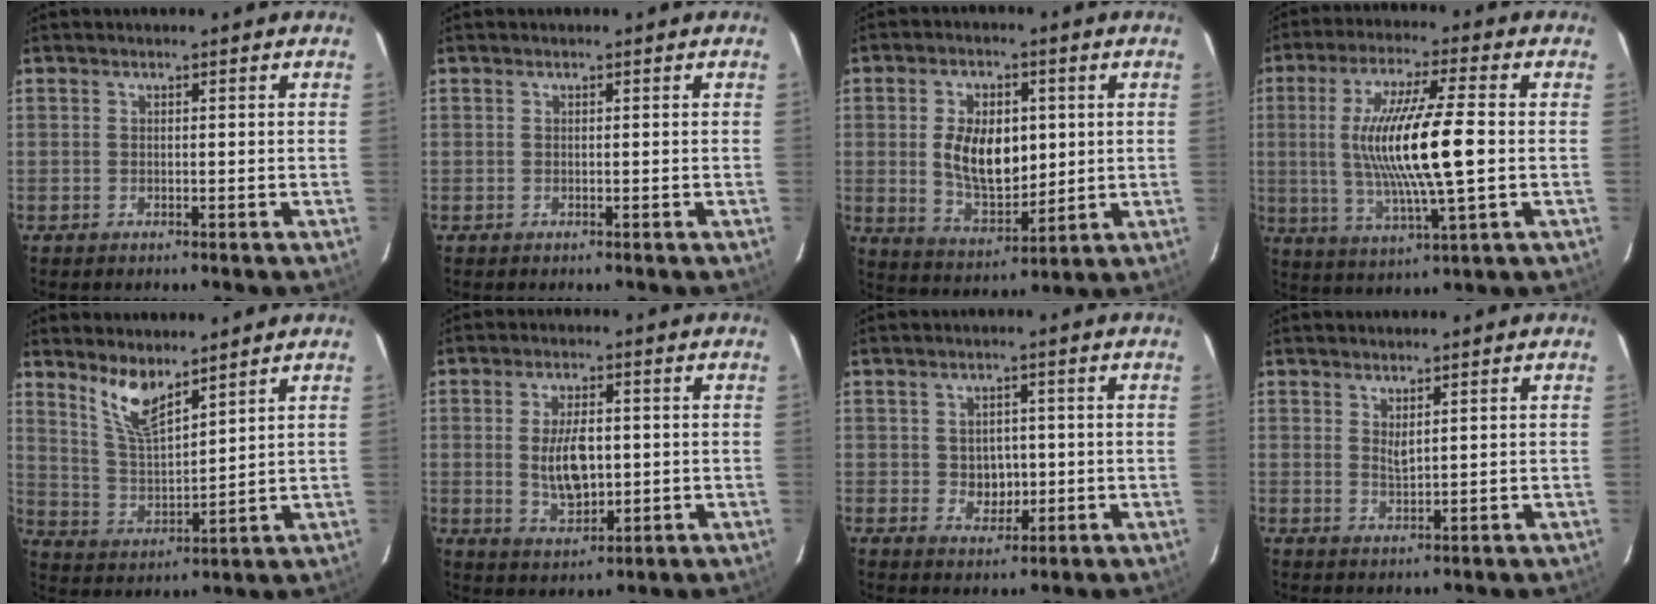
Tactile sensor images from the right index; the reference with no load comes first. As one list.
[{"total": 0.0}, {"total": 11.6, "force": [1.2, 6.5, 9.5], "torque": [-0.181, 0.001, 0.034]}, {"total": 16.2, "force": [0.1, 2.0, 16.1], "torque": [-0.301, -0.009, 0.007]}, {"total": 8.4, "force": [6.3, 2.1, 5.0], "torque": [-0.099, -0.006, 0.132]}, {"total": 8.4, "force": [0.0, 4.2, 7.3], "torque": [-0.137, -0.004, 0.008]}, {"total": 4.3, "force": [-0.2, 3.8, 2.1], "torque": [-0.034, 0.002, 0.004]}, {"total": 2.0, "force": [1.3, 0.5, 1.4], "torque": [-0.025, -0.004, 0.022]}]